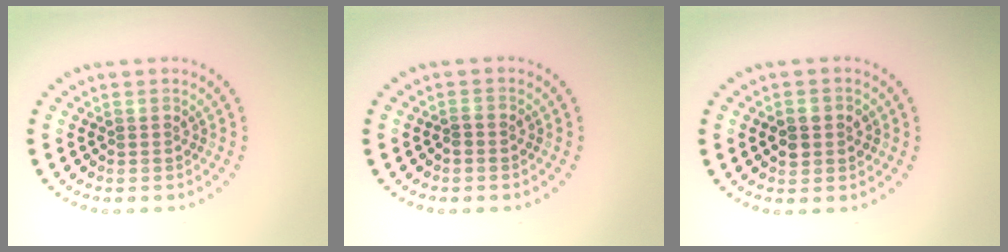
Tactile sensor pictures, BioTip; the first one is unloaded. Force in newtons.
{"total": 0.6, "press": 0.3, "slide": 0.5}
{"total": 2.2, "press": 2.2, "slide": 0.2}